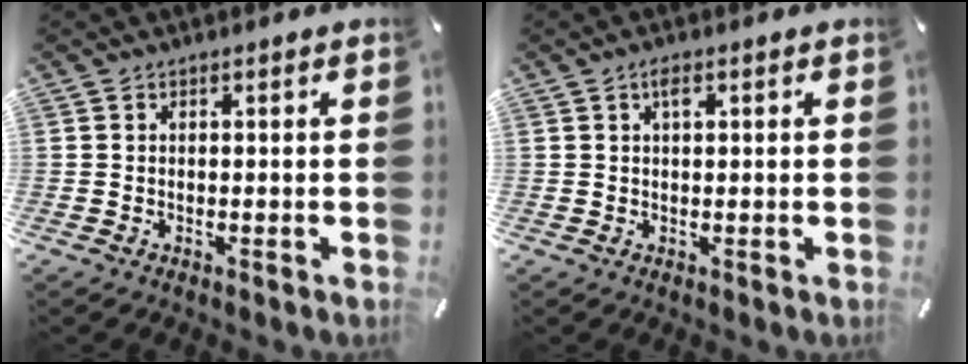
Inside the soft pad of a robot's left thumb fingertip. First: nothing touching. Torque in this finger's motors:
{"motor_torque": [0.36, 0.32, 0.32, -0.20, 0.10]}